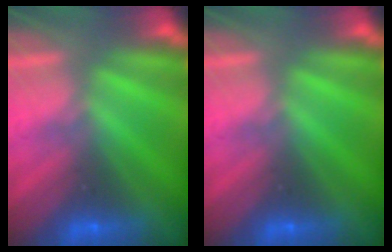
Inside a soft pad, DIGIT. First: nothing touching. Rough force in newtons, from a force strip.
{"total": 0.0}